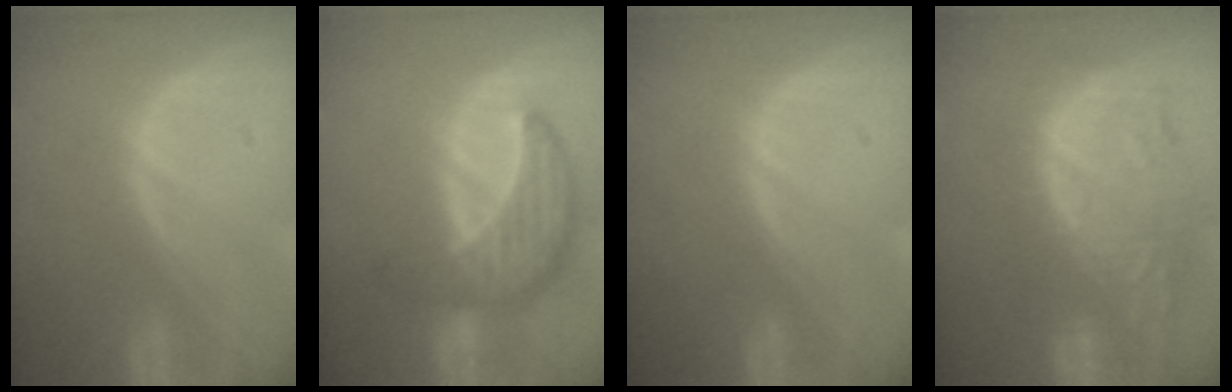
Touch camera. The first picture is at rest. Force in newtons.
{"total": 9.1, "press": 9.1, "slide": 0.7}
{"total": 0.0}
{"total": 11.8, "press": 11.2, "slide": 3.9}